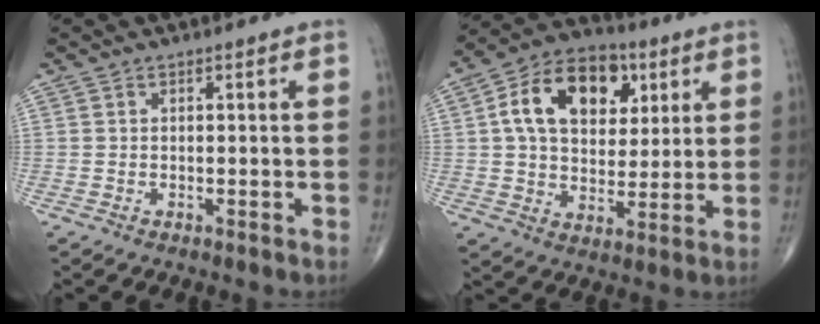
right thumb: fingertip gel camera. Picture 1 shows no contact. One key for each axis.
{"total": 17.4, "fx": 5.3, "fy": 11.6, "fz": 11.9, "tx": -0.171, "ty": 0.001, "tz": 0.085}